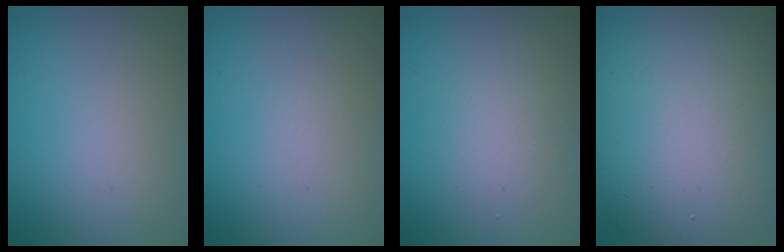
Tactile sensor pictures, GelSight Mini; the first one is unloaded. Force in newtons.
{"total": 0.0}
{"total": 2.0, "press": 2.0, "slide": 0.1}
{"total": 12.5, "press": 12.5, "slide": 0.7}